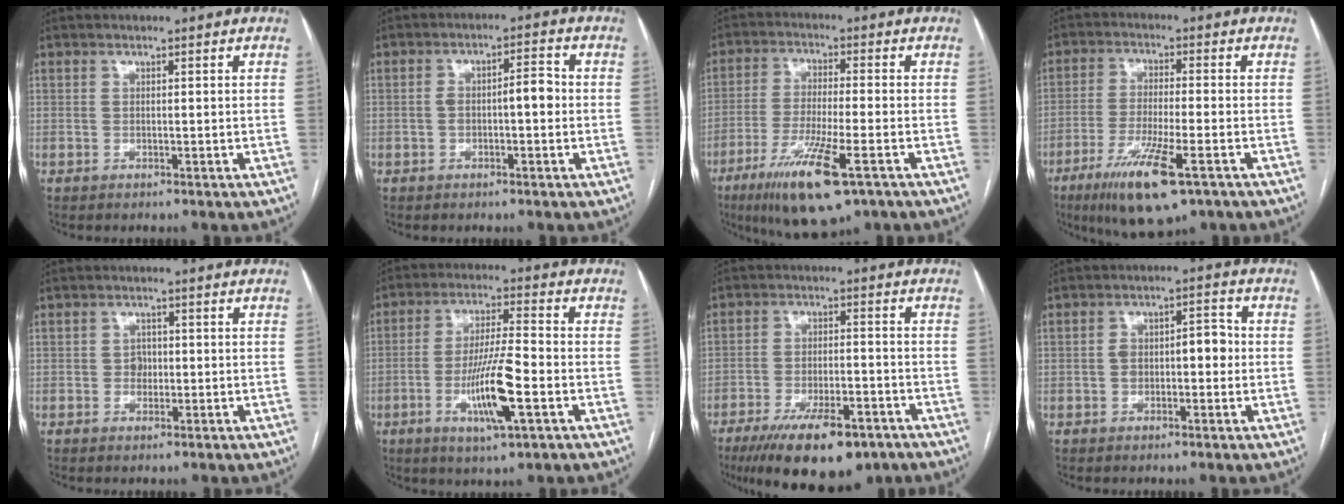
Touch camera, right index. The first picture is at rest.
{"total": 4.8, "force": [-0.4, 1.7, 4.5], "torque": [-0.080, 0.026, -0.005]}
{"total": 13.4, "force": [-7.2, 2.1, 11.1], "torque": [-0.208, -0.034, -0.121]}
{"total": 12.0, "force": [-6.6, 1.9, 9.9], "torque": [-0.184, -0.030, -0.109]}
{"total": 2.0, "force": [-0.1, 1.7, 1.0], "torque": [-0.012, 0.005, -0.002]}
{"total": 11.3, "force": [-3.6, 1.1, 10.6], "torque": [-0.199, -0.009, -0.065]}
{"total": 14.2, "force": [-9.4, 4.9, 9.4], "torque": [-0.148, -0.011, -0.147]}
{"total": 5.7, "force": [-0.3, 3.0, 4.9], "torque": [-0.079, 0.030, -0.004]}